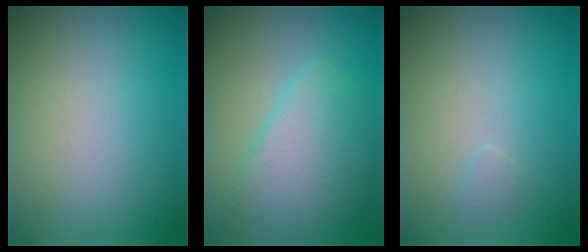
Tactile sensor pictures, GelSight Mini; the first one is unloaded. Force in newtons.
{"total": 6.1, "press": 6.1, "slide": 0.1}
{"total": 0.6, "press": 0.6, "slide": 0.1}